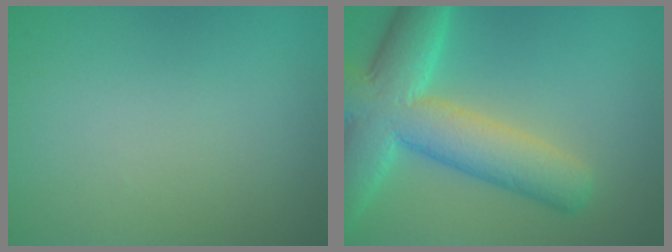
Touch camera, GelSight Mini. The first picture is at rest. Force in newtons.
{"total": 8.9, "press": 8.9, "slide": 0.4}